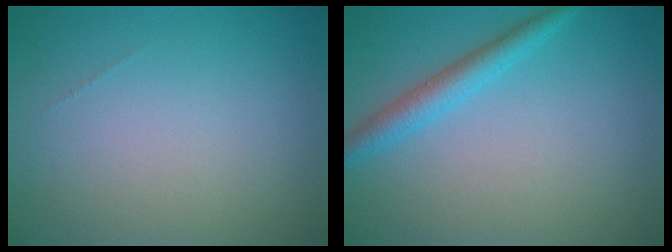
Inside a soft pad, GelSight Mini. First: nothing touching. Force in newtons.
{"total": 2.7, "press": 2.7, "slide": 0.3}